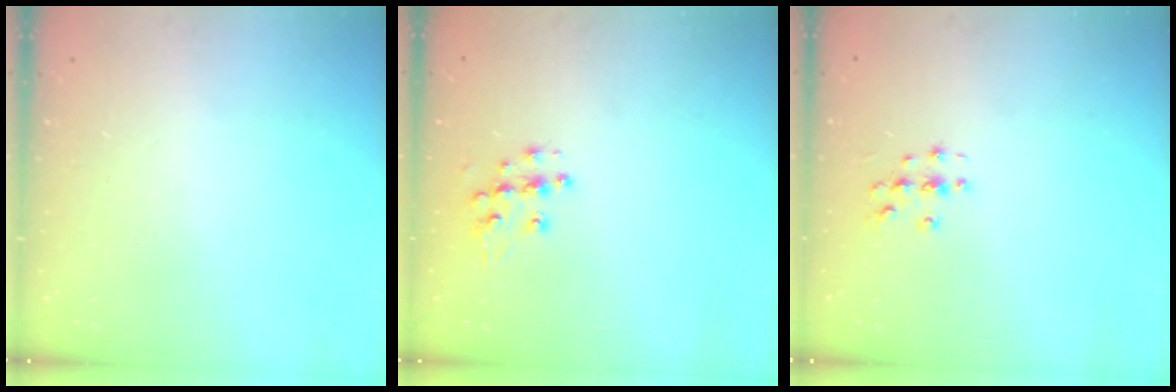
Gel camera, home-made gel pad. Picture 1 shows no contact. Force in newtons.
{"total": 9.9, "press": 9.9, "slide": 0.7}
{"total": 2.8, "press": 2.8, "slide": 0.3}